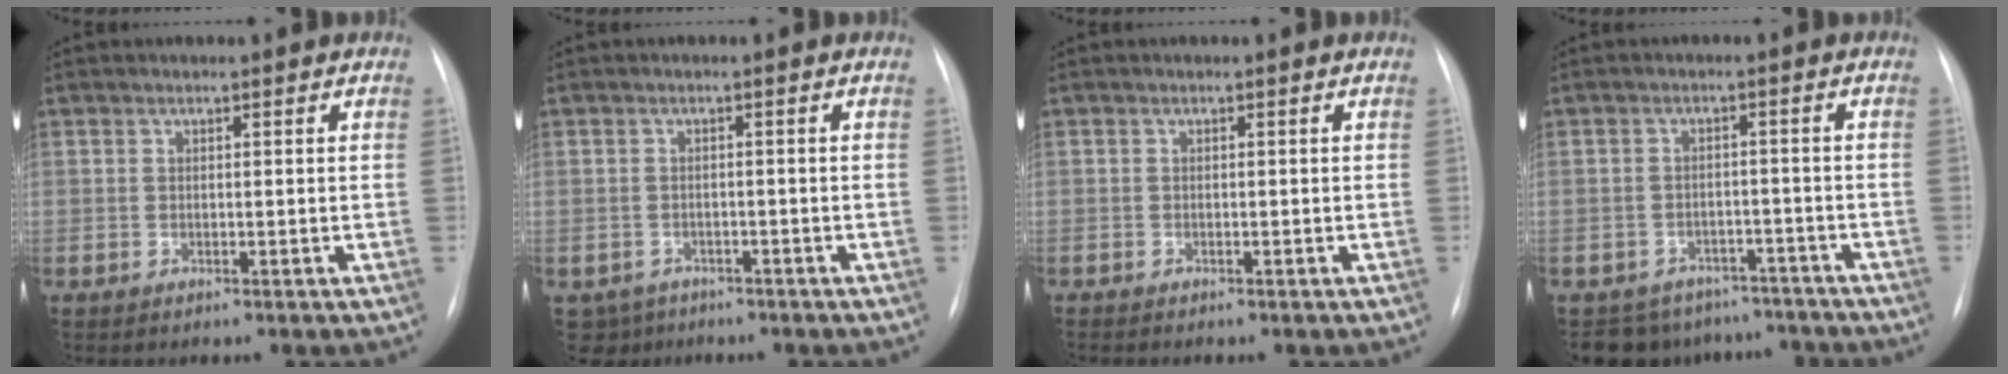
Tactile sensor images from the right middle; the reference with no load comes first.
{"total": 4.2, "force": [-2.9, 3.0, 0.1], "torque": [0.003, 0.004, -0.043]}
{"total": 0.7, "force": [-0.6, 0.2, 0.3], "torque": [-0.005, 0.000, -0.010]}
{"total": 9.8, "force": [-8.2, 5.2, 0.6], "torque": [-0.002, 0.018, -0.099]}